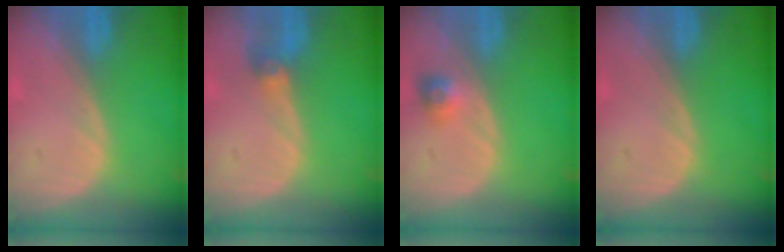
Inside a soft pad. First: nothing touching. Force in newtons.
{"total": 3.0, "press": 2.6, "slide": 1.4}
{"total": 2.9, "press": 2.6, "slide": 1.2}
{"total": 0.0}